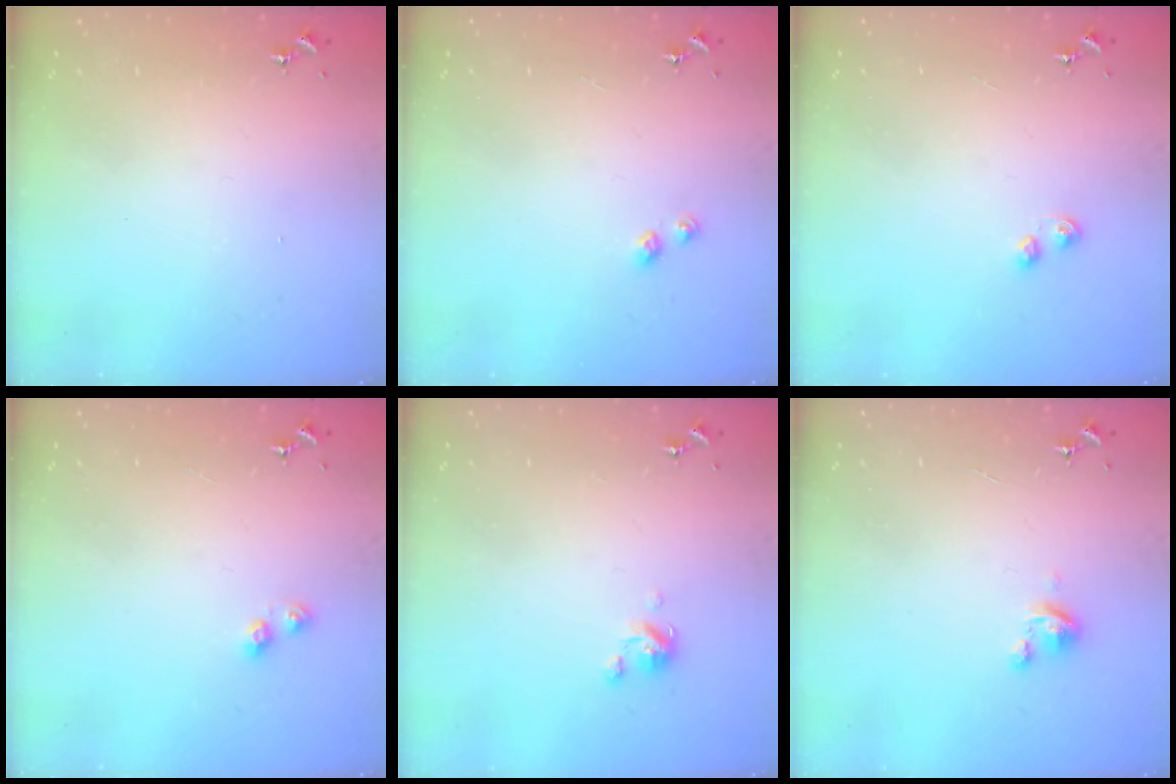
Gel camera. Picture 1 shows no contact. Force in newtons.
{"total": 2.6, "press": 2.6, "slide": 0.4}
{"total": 3.0, "press": 2.9, "slide": 0.6}
{"total": 3.6, "press": 3.6, "slide": 0.3}
{"total": 3.8, "press": 3.8, "slide": 0.3}
{"total": 2.8, "press": 2.8, "slide": 0.3}